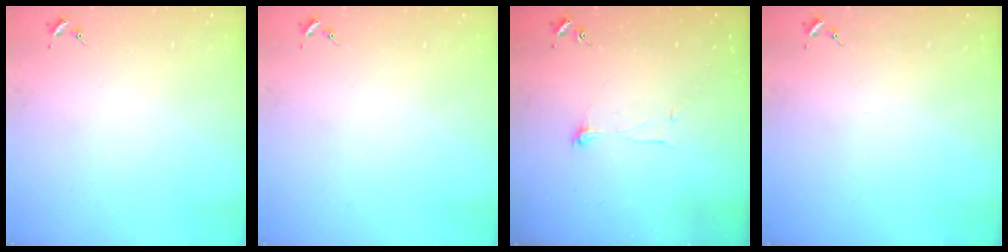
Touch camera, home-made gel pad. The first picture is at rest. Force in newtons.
{"total": 0.0}
{"total": 4.8, "press": 4.8, "slide": 0.4}
{"total": 0.0}